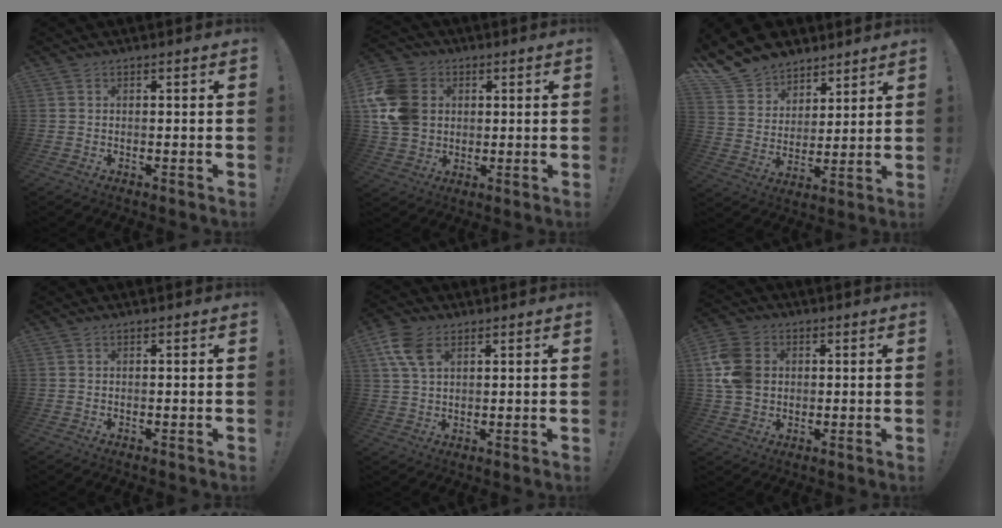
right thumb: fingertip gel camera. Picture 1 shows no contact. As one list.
[{"total": 15.3, "force": [2.5, 12.7, 8.1], "torque": [-0.156, 0.004, 0.054]}, {"total": 12.7, "force": [10.0, 7.5, 2.2], "torque": [-0.057, -0.083, 0.194]}, {"total": 0.0}, {"total": 8.8, "force": [4.0, 5.3, 5.6], "torque": [-0.109, -0.005, 0.081]}, {"total": 12.8, "force": [1.7, 10.4, 7.3], "torque": [-0.149, 0.004, 0.036]}]